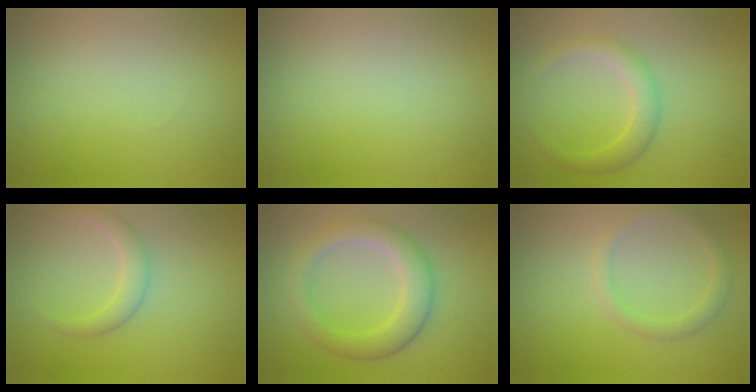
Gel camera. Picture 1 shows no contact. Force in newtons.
{"total": 0.0}
{"total": 2.5, "press": 2.5, "slide": 0.1}
{"total": 1.8, "press": 1.8, "slide": 0.2}
{"total": 4.2, "press": 4.2, "slide": 0.4}
{"total": 1.7, "press": 1.7, "slide": 0.2}